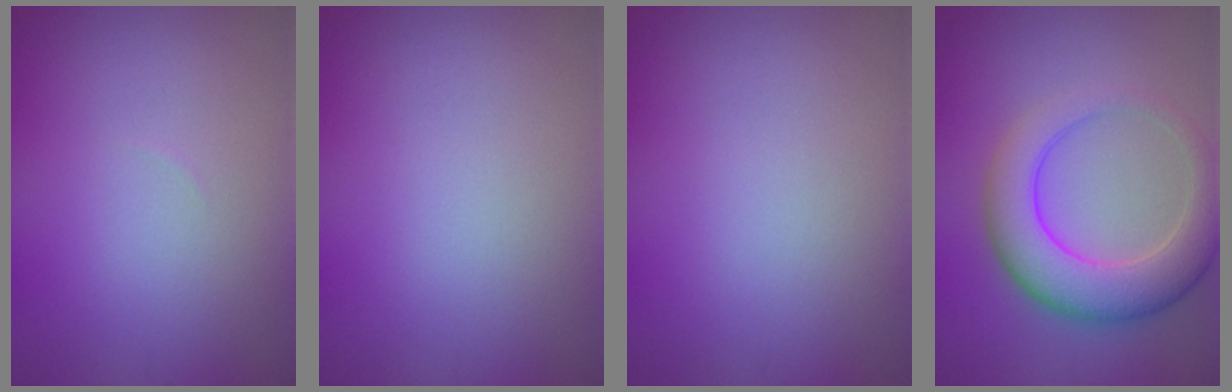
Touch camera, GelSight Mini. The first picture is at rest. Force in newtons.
{"total": 0.0}
{"total": 0.0}
{"total": 6.4, "press": 6.4, "slide": 0.3}